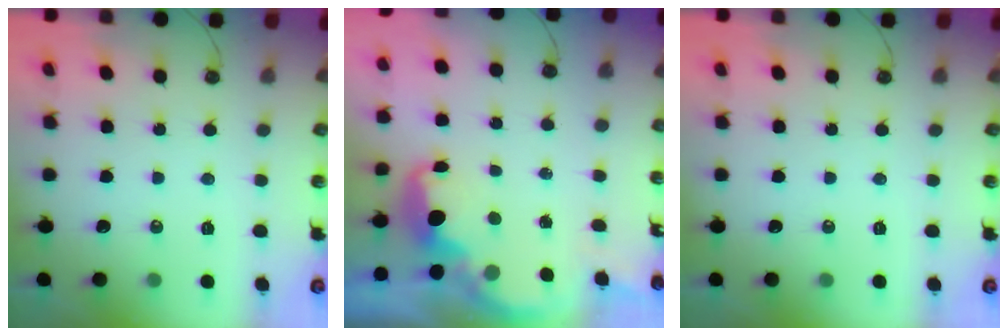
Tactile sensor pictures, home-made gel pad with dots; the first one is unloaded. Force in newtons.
{"total": 2.9, "press": 2.9, "slide": 0.5}
{"total": 0.0}